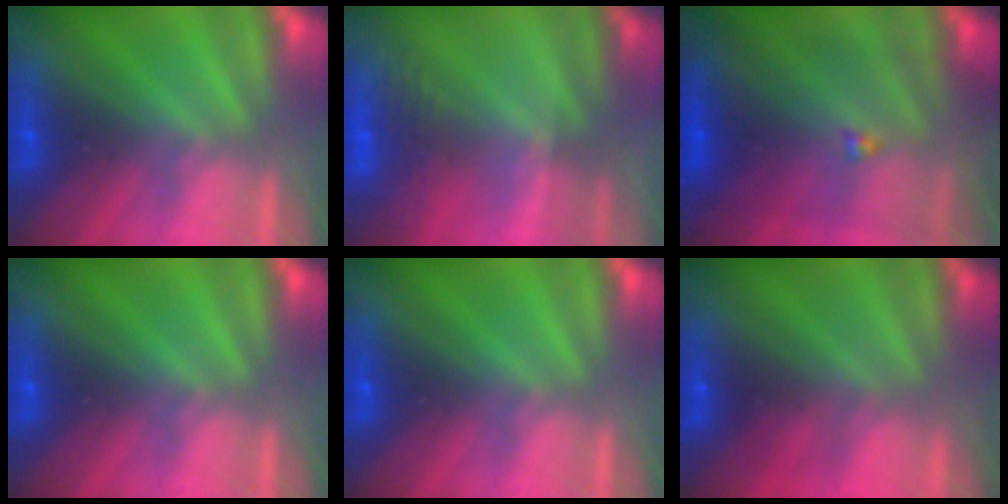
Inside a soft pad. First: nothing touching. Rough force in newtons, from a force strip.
{"total": 2.8}
{"total": 7.4}
{"total": 0.0}
{"total": 0.0}
{"total": 2.2}